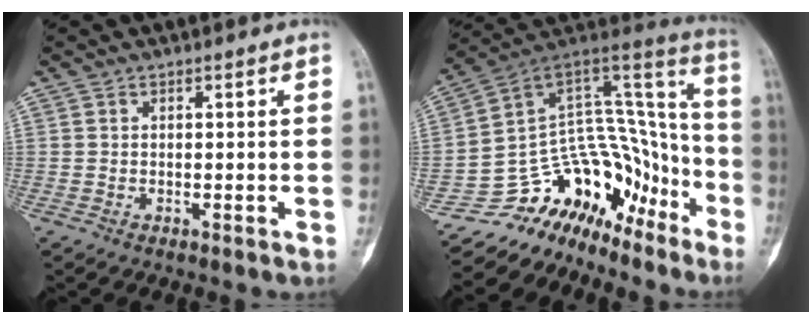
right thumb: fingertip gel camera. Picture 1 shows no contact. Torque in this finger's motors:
{"motor_torque": [0.80, 0.12, 1.18, -1.16, 0.04]}